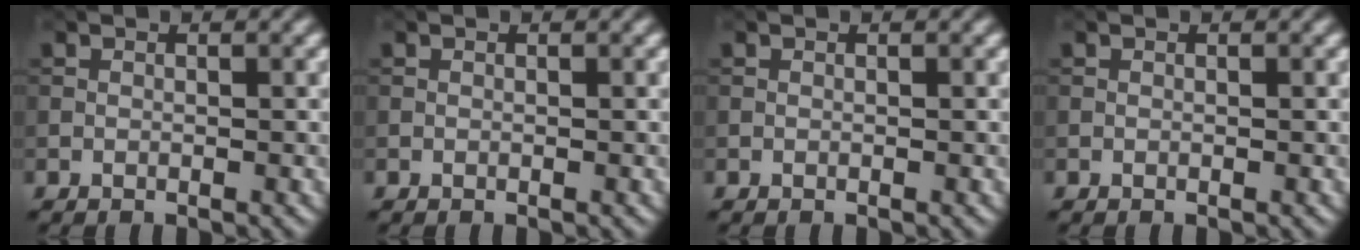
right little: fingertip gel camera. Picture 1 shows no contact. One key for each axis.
{"total": 0.0}
{"total": 0.0}
{"total": 0.0}